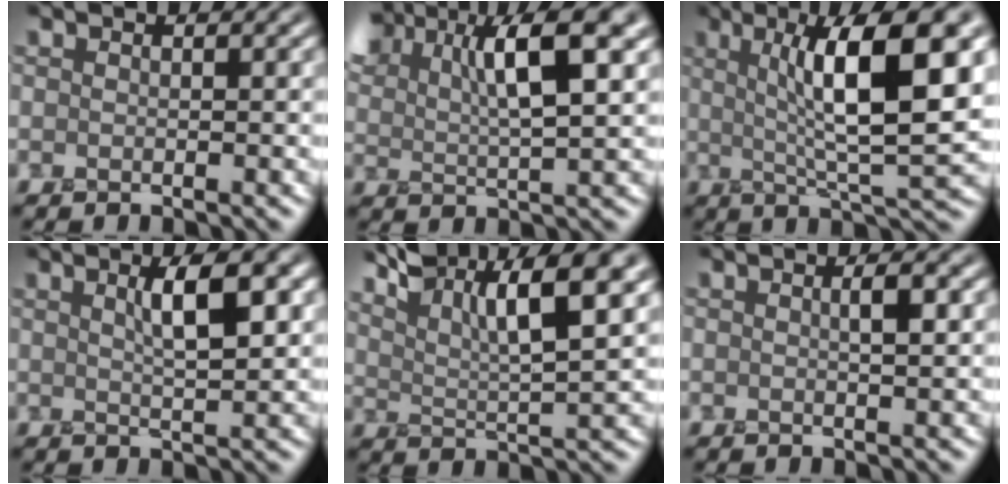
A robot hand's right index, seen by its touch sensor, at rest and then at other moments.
{"total": 7.6, "force": [4.5, 2.7, 5.5], "torque": [-0.105, 0.018, 0.081]}
{"total": 10.2, "force": [2.5, 2.2, 9.6], "torque": [-0.128, 0.005, 0.044]}
{"total": 4.1, "force": [1.6, 1.0, 3.7], "torque": [-0.045, 0.012, 0.021]}
{"total": 8.6, "force": [6.2, 1.6, 5.7], "torque": [-0.093, 0.021, 0.107]}
{"total": 1.5, "force": [0.4, 0.1, 1.4], "torque": [-0.023, 0.006, 0.005]}